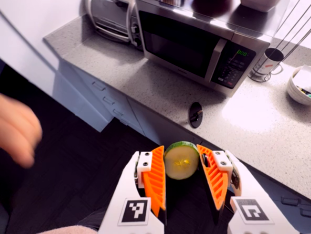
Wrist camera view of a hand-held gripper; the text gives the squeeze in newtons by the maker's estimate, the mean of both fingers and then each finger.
{"total": 9.5, "left": 10.1, "right": 8.9}